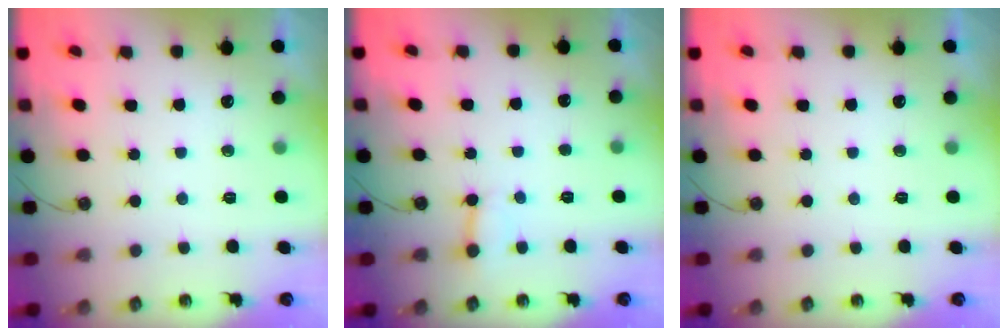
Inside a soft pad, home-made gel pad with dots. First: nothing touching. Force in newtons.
{"total": 2.7, "press": 2.6, "slide": 0.6}
{"total": 0.0}